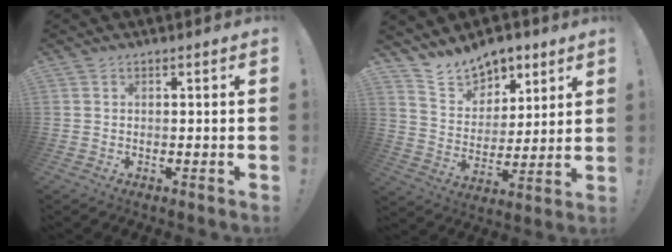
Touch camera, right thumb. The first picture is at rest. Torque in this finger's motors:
{"motor_torque": [0.03, 0.05, 0.04, 0.56, 0.03]}